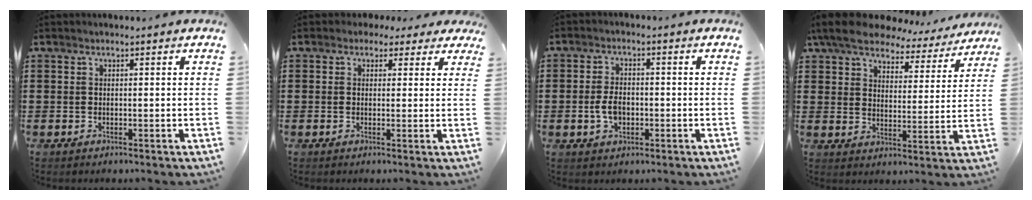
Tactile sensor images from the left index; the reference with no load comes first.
{"total": 2.1, "force": [1.3, 1.6, 0.5], "torque": [-0.019, 0.011, 0.022]}
{"total": 4.1, "force": [-0.8, 2.4, 3.2], "torque": [-0.073, -0.001, -0.017]}
{"total": 7.0, "force": [6.3, 2.0, 2.2], "torque": [-0.067, -0.032, 0.109]}